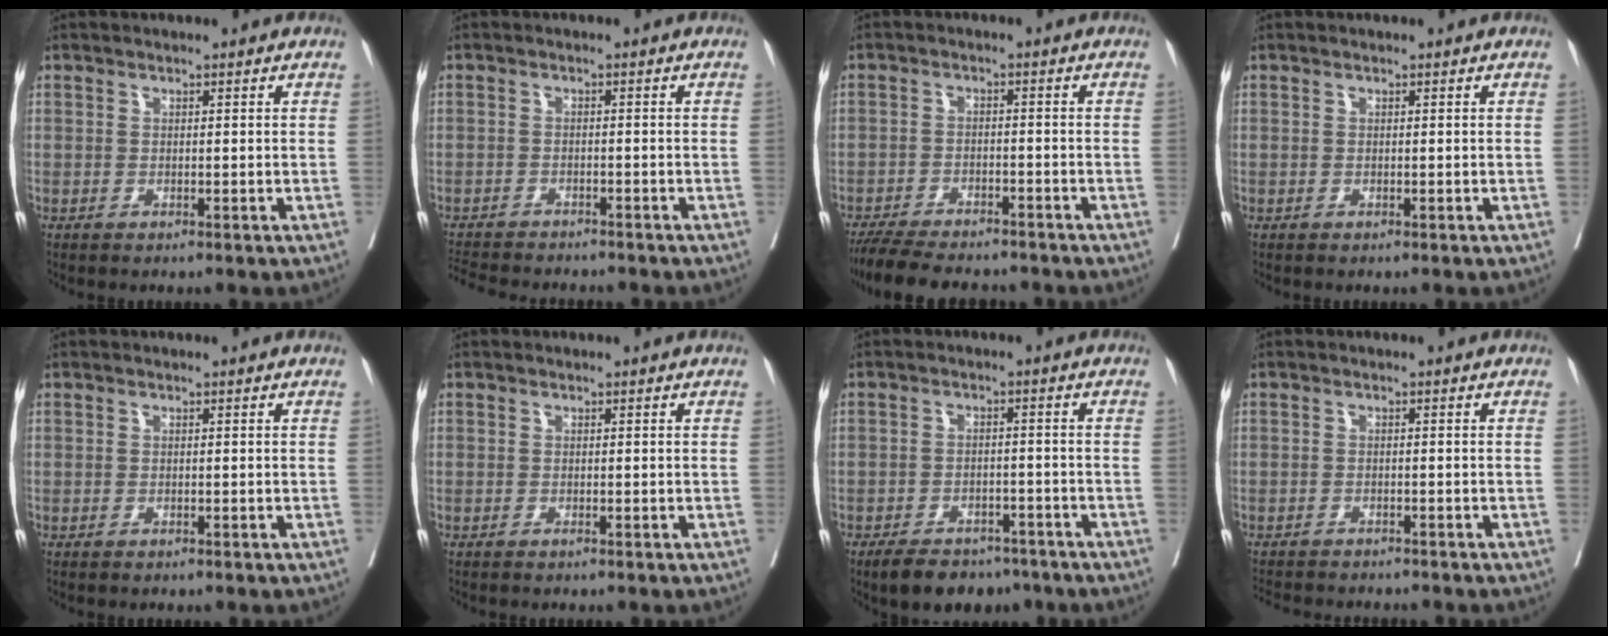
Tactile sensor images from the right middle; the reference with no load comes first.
{"total": 10.3, "force": [-9.6, 1.7, 3.5], "torque": [-0.067, -0.012, -0.134]}
{"total": 11.8, "force": [-10.6, 2.4, 4.7], "torque": [-0.083, -0.012, -0.157]}
{"total": 0.0}
{"total": 0.0}
{"total": 0.0}
{"total": 9.2, "force": [-7.1, 4.5, 3.6], "torque": [-0.048, 0.003, -0.102]}
{"total": 9.1, "force": [-8.5, 1.7, 3.0], "torque": [-0.051, -0.012, -0.112]}